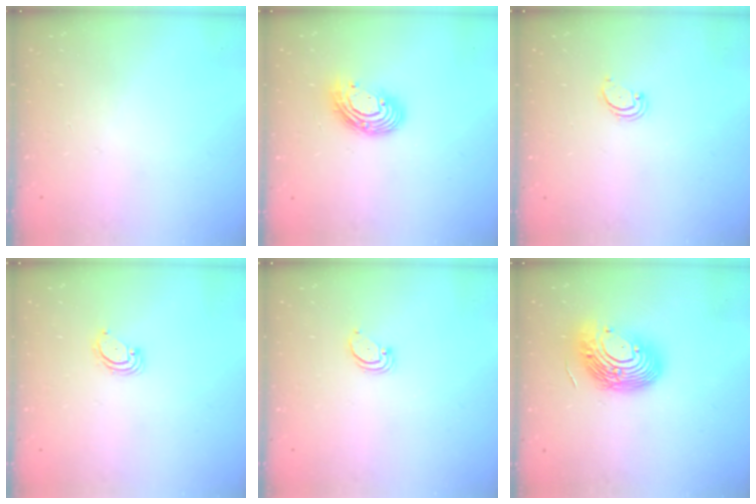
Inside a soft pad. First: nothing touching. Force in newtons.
{"total": 11.3, "press": 11.2, "slide": 0.9}
{"total": 2.6, "press": 2.5, "slide": 0.5}
{"total": 2.8, "press": 2.8, "slide": 0.3}
{"total": 2.0, "press": 2.0, "slide": 0.2}
{"total": 15.1, "press": 14.8, "slide": 2.7}